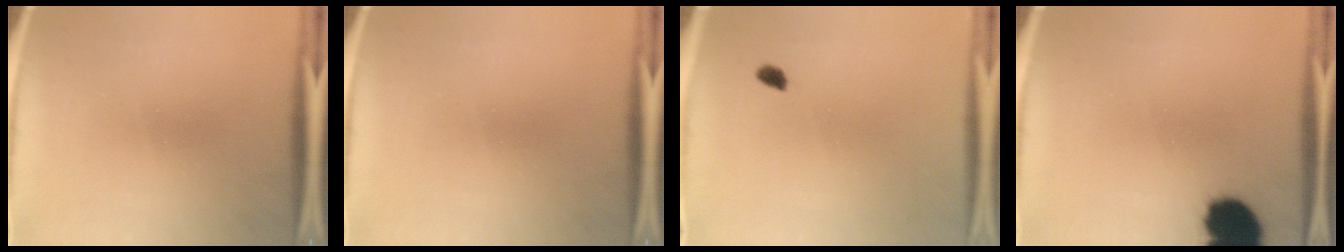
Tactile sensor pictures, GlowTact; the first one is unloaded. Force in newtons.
{"total": 0.0}
{"total": 1.5}
{"total": 11.8}